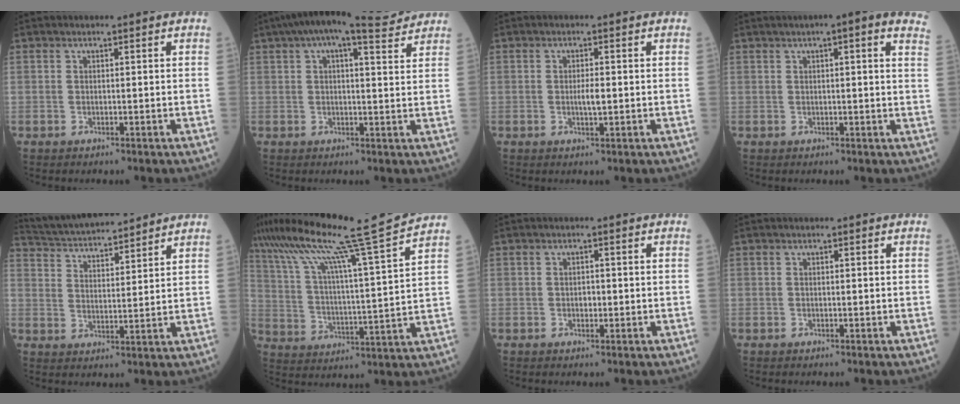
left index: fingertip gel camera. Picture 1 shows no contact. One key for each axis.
{"total": 10.7, "fx": 8.7, "fy": 1.9, "fz": 6.0, "tx": -0.103, "ty": 0.036, "tz": 0.115}
{"total": 2.1, "fx": -0.1, "fy": 0.4, "fz": 2.0, "tx": -0.039, "ty": 0.000, "tz": -0.001}
{"total": 9.6, "fx": 6.1, "fy": 1.3, "fz": 7.2, "tx": -0.082, "ty": 0.020, "tz": 0.056}
{"total": 14.8, "fx": 13.8, "fy": 1.3, "fz": 5.1, "tx": -0.097, "ty": 0.022, "tz": 0.224}
{"total": 20.2, "fx": 16.6, "fy": -2.9, "fz": 11.1, "tx": -0.206, "ty": -0.016, "tz": 0.261}
{"total": 1.1, "fx": -0.1, "fy": 0.7, "fz": 0.8, "tx": -0.013, "ty": 0.002, "tz": -0.002}
{"total": 0.0}